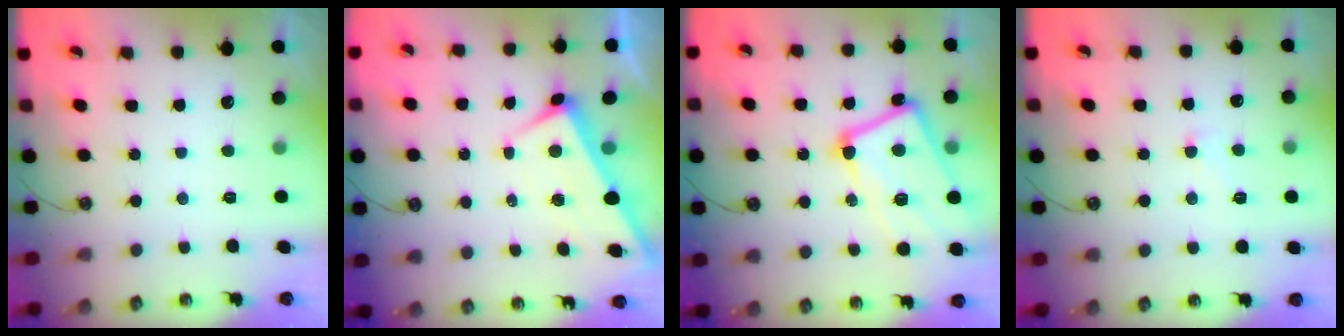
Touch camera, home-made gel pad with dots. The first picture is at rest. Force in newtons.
{"total": 2.8, "press": 2.7, "slide": 0.6}
{"total": 13.8, "press": 13.7, "slide": 1.6}
{"total": 1.0, "press": 0.9, "slide": 0.5}